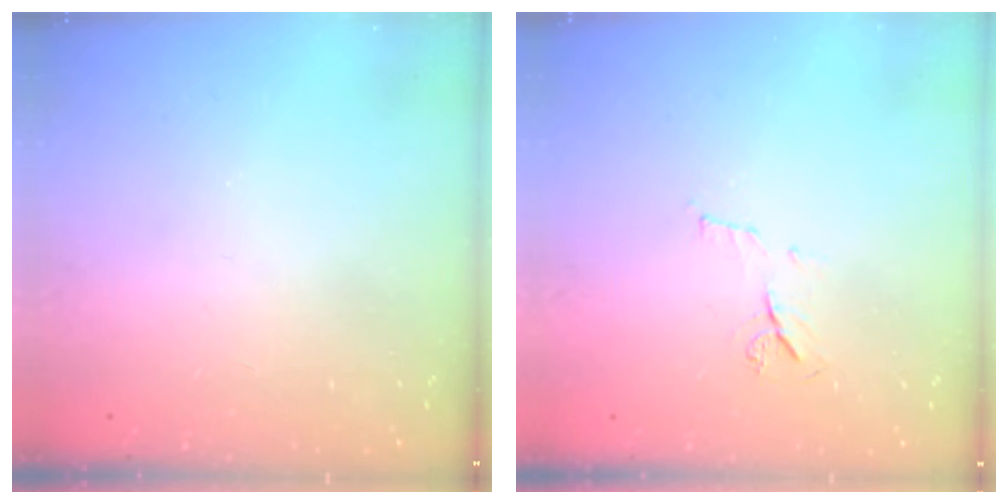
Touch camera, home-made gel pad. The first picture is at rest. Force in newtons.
{"total": 6.5, "press": 6.5, "slide": 0.8}